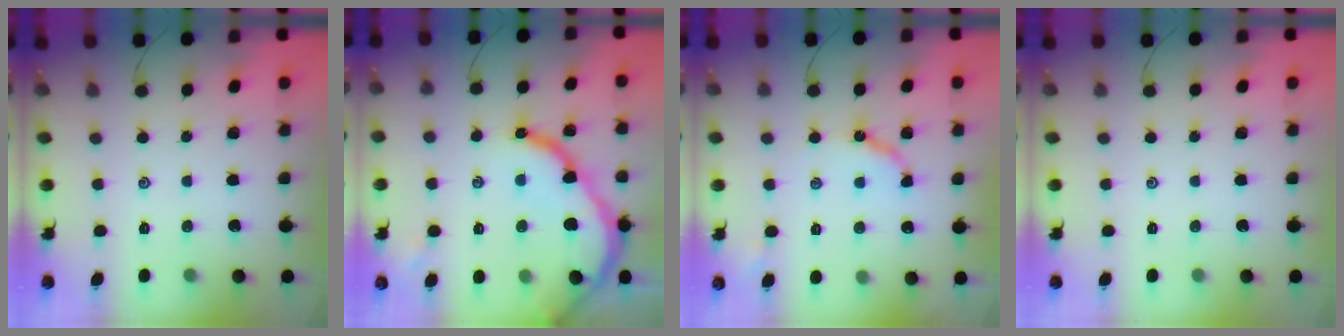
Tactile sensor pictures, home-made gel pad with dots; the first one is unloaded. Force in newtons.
{"total": 15.5, "press": 15.4, "slide": 1.4}
{"total": 6.7, "press": 6.7, "slide": 0.5}
{"total": 0.0}